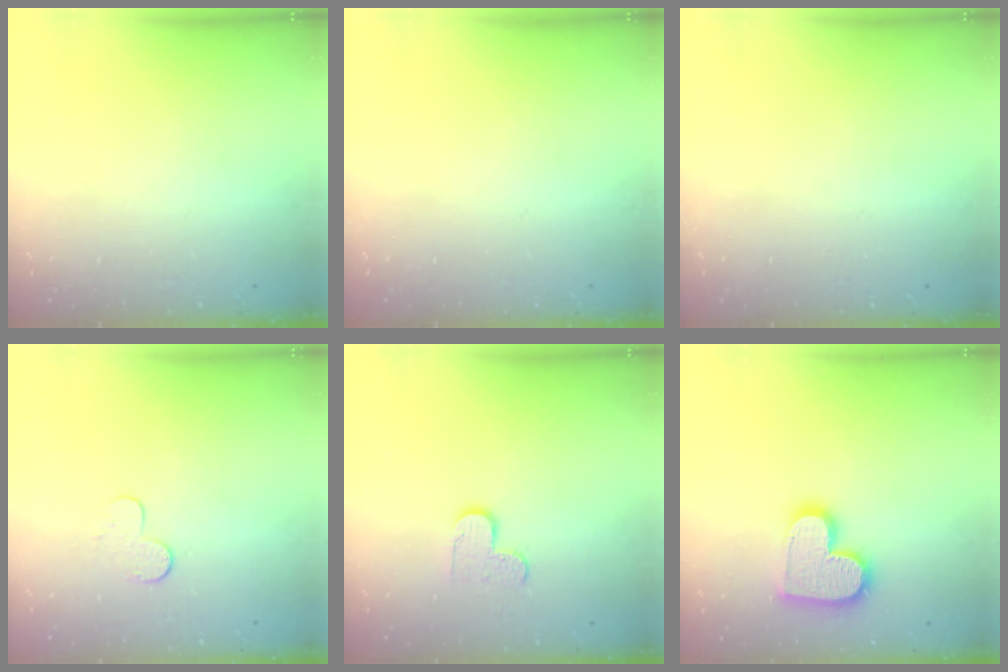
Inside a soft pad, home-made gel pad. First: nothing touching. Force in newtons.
{"total": 0.0}
{"total": 0.8, "press": 0.5, "slide": 0.6}
{"total": 5.0, "press": 5.0, "slide": 0.5}
{"total": 5.7, "press": 5.7, "slide": 0.4}
{"total": 14.0, "press": 13.9, "slide": 0.5}